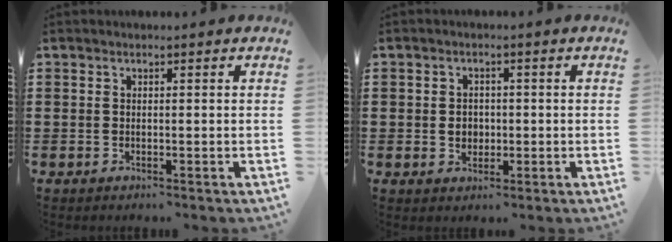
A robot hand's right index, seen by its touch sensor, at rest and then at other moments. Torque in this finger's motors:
{"motor_torque": [1.09, 1.04, 0.24, 0.04]}